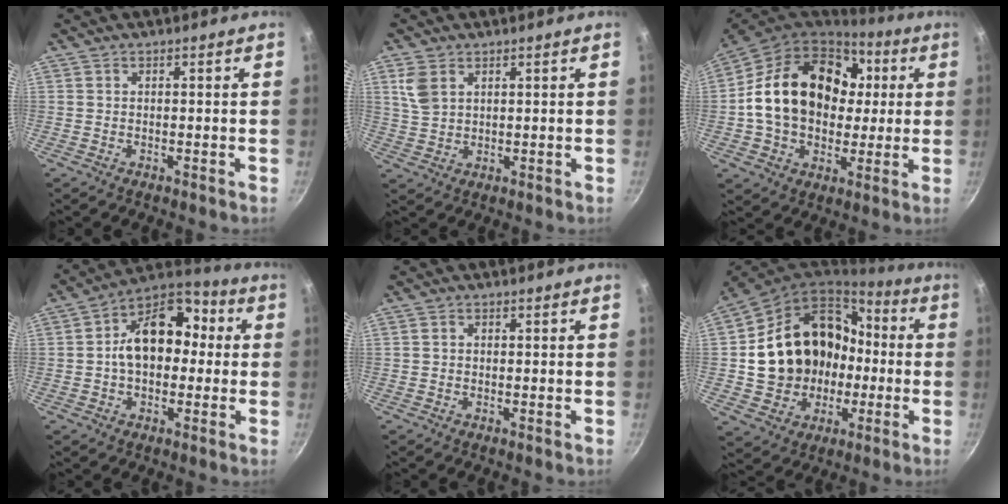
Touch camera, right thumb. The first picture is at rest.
{"total": 5.1, "force": [2.3, 3.4, 3.0], "torque": [-0.061, -0.004, 0.053]}
{"total": 24.1, "force": [3.2, 18.0, 15.7], "torque": [-0.253, 0.027, 0.054]}
{"total": 15.4, "force": [1.0, 10.9, 10.9], "torque": [-0.121, 0.042, -0.005]}
{"total": 0.8, "force": [0.0, 0.7, 0.4], "torque": [-0.005, 0.005, 0.000]}
{"total": 22.3, "force": [-0.9, 18.8, 12.0], "torque": [-0.184, 0.054, 0.007]}